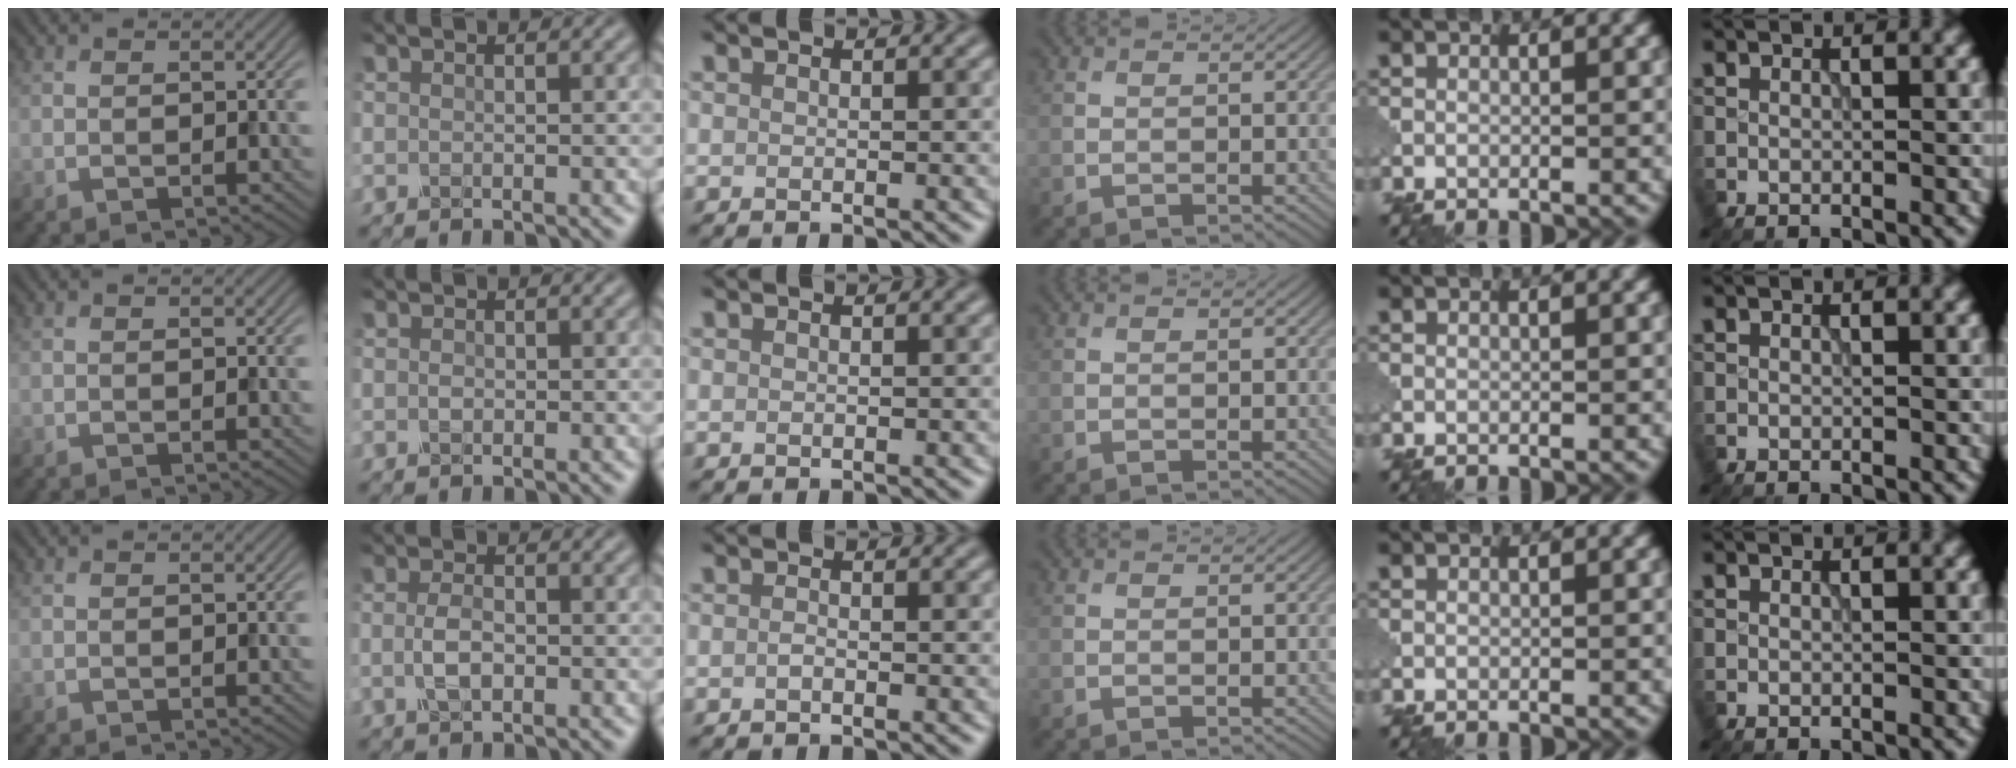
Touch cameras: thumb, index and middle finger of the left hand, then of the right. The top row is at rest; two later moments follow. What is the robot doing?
{"motion": "close", "object": "eyeshadow palette"}